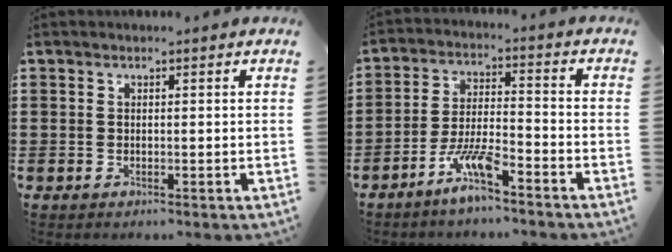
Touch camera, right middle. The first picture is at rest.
{"total": 7.1, "force": [-5.2, 1.0, 4.7], "torque": [-0.104, -0.006, -0.101]}